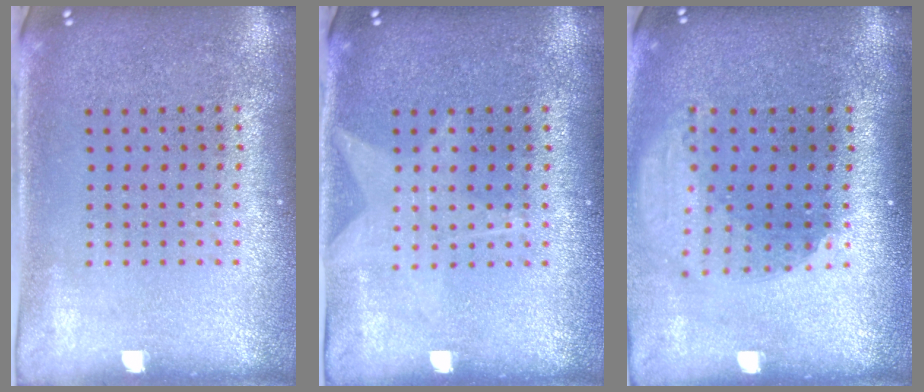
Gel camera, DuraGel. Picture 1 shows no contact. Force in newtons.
{"total": 1.3, "press": 1.3, "slide": 0.1}
{"total": 1.9, "press": 1.5, "slide": 1.3}